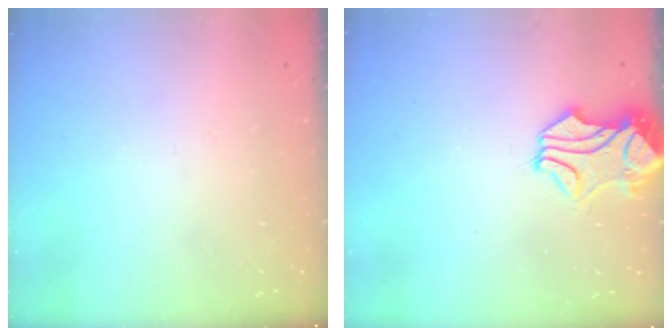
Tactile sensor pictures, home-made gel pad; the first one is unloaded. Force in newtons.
{"total": 1.7, "press": 1.2, "slide": 1.2}